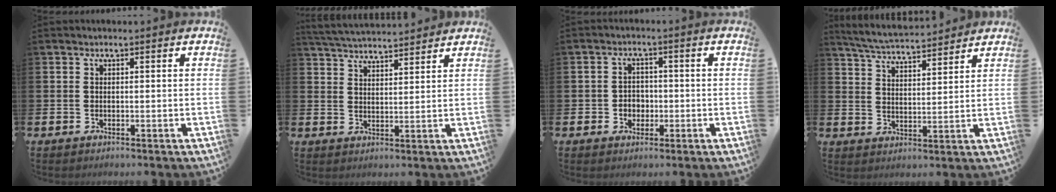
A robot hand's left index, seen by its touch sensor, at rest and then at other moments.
{"total": 4.5, "force": [4.5, 0.3, 0.2], "torque": [-0.023, -0.024, 0.082]}
{"total": 2.6, "force": [-0.5, 2.4, 0.9], "torque": [-0.016, 0.005, -0.018]}
{"total": 5.6, "force": [5.5, 0.3, 1.0], "torque": [-0.041, -0.032, 0.098]}